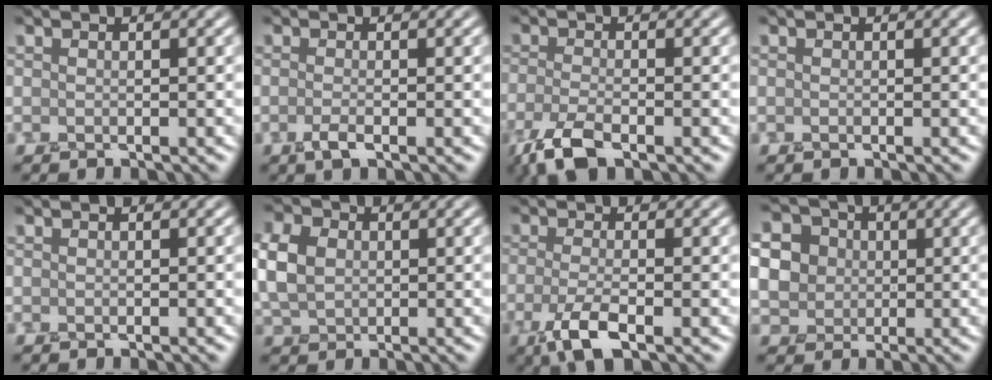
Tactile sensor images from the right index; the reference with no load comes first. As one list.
[{"total": 1.3, "force": [-0.5, 0.4, 1.1], "torque": [-0.020, 0.001, -0.014]}, {"total": 3.8, "force": [-2.7, 1.1, 2.4], "torque": [-0.060, -0.004, -0.060]}, {"total": 0.0}, {"total": 0.0}, {"total": 3.7, "force": [1.0, 3.1, 1.8], "torque": [-0.058, 0.017, 0.017]}, {"total": 3.6, "force": [-1.7, 1.1, 2.9], "torque": [-0.064, -0.003, -0.036]}, {"total": 8.2, "force": [1.9, 7.5, 2.7], "torque": [-0.069, 0.035, 0.030]}]